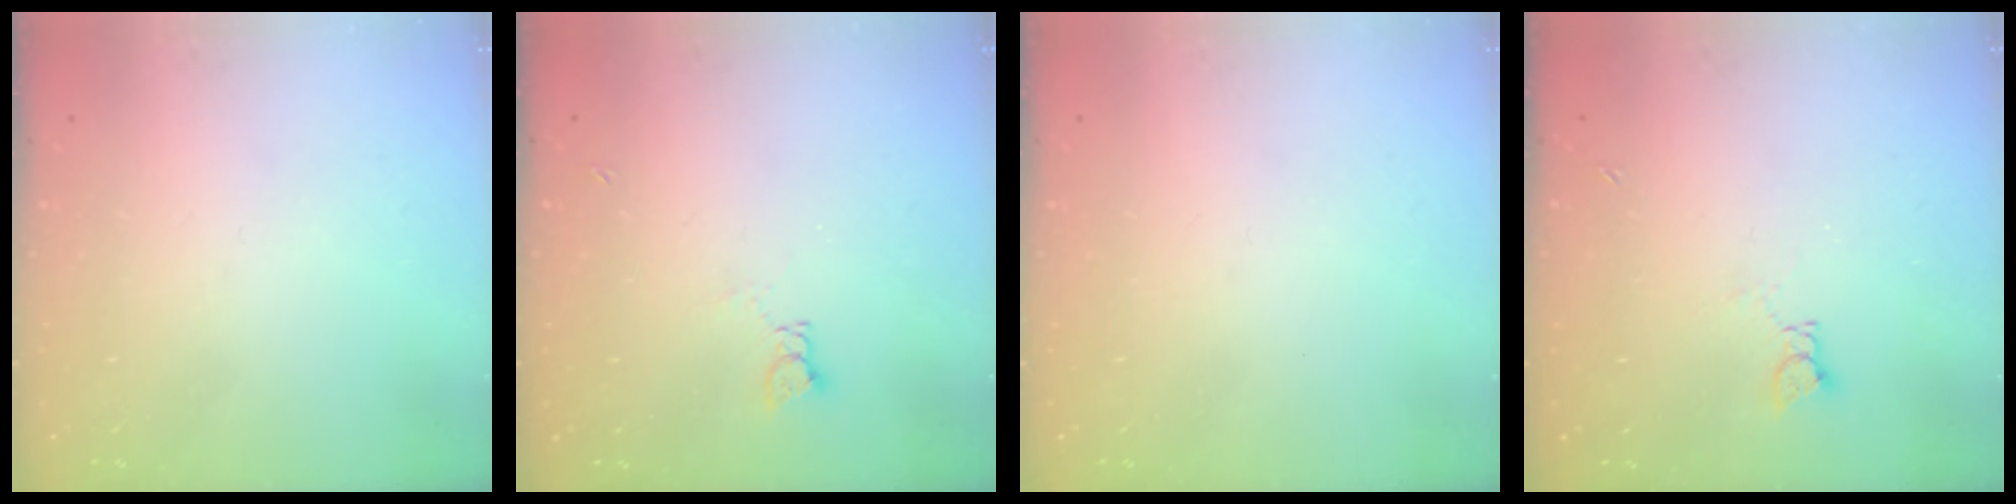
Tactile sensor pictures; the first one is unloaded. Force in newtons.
{"total": 2.0, "press": 2.0, "slide": 0.3}
{"total": 0.0}
{"total": 1.8, "press": 1.7, "slide": 0.3}